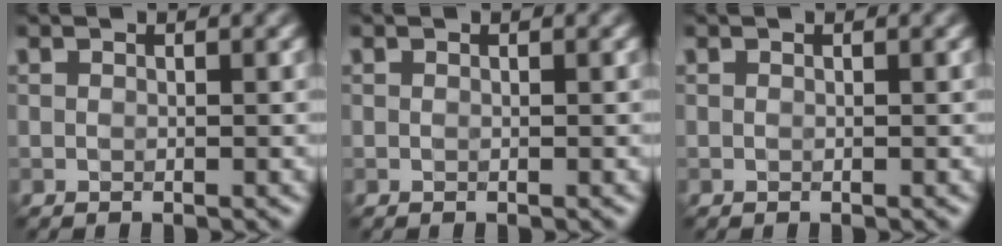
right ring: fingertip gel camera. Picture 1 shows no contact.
{"total": 0.0}
{"total": 0.0}